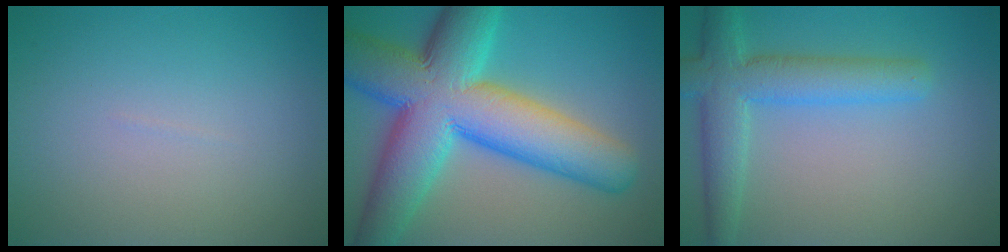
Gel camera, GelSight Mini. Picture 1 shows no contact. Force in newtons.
{"total": 14.4, "press": 14.4, "slide": 0.3}
{"total": 5.4, "press": 5.4, "slide": 0.2}